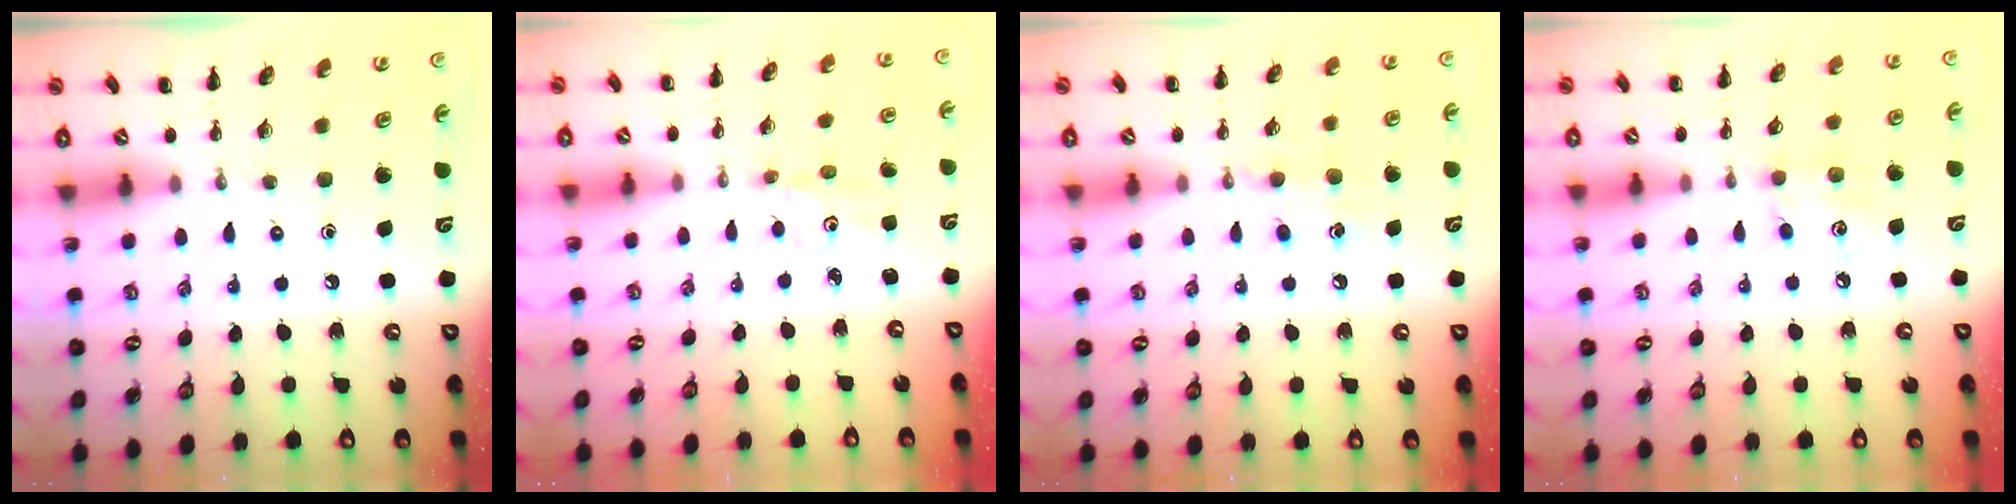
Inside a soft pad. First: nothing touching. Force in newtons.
{"total": 1.6, "press": 1.6, "slide": 0.4}
{"total": 6.8, "press": 6.6, "slide": 1.6}
{"total": 6.2, "press": 6.1, "slide": 1.1}